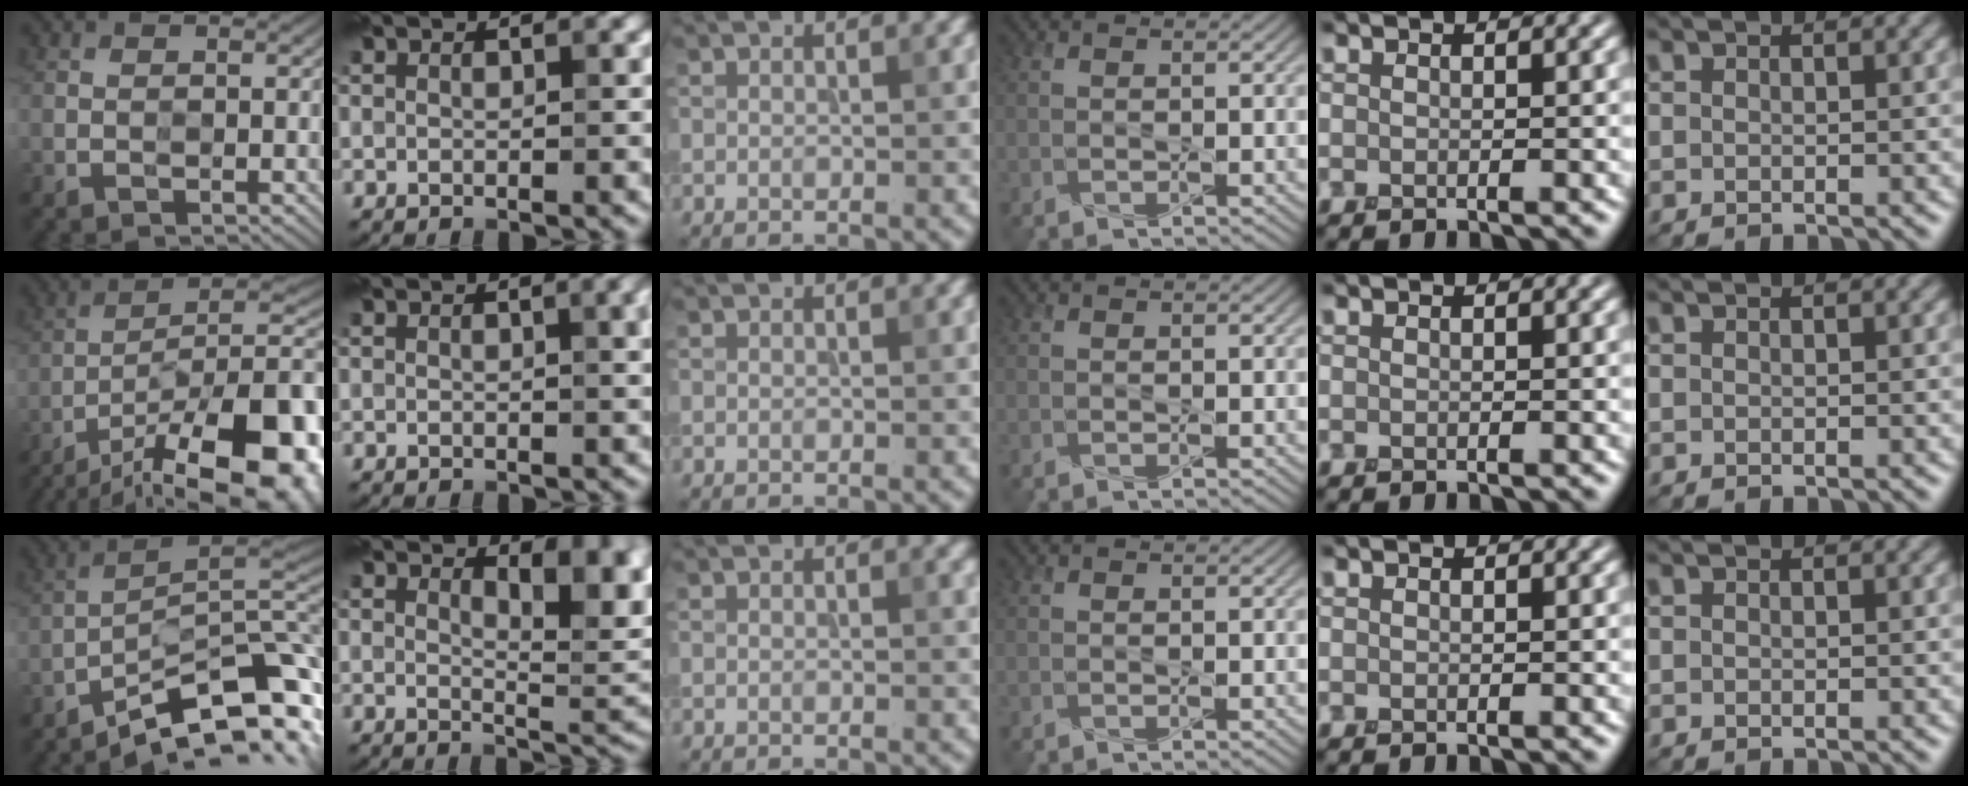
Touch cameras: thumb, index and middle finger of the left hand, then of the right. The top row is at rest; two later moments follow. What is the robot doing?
{"motion": "press", "object": "syringe"}